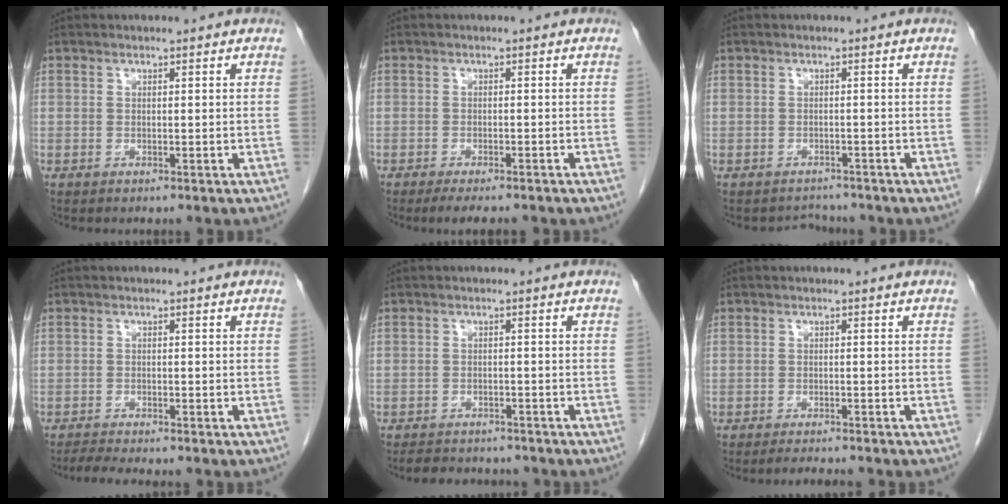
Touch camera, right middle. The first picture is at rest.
{"total": 6.2, "force": [-5.1, 1.1, 3.3], "torque": [-0.039, -0.009, -0.069]}
{"total": 2.3, "force": [-2.0, 0.8, -0.6], "torque": [0.004, -0.002, -0.031]}
{"total": 3.1, "force": [-2.8, -0.2, 1.3], "torque": [-0.026, -0.011, -0.046]}
{"total": 6.3, "force": [-5.7, 2.2, 1.5], "torque": [-0.022, -0.002, -0.076]}
{"total": 2.9, "force": [-2.7, -0.2, 1.1], "torque": [-0.018, -0.009, -0.038]}